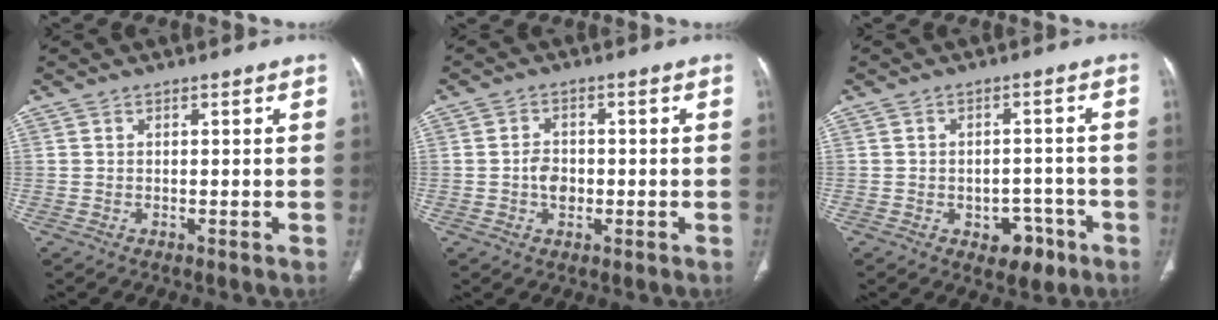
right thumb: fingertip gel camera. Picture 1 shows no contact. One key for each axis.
{"total": 3.7, "fx": -0.7, "fy": 2.7, "fz": 2.4, "tx": -0.033, "ty": 0.009, "tz": -0.013}
{"total": 6.0, "fx": -2.9, "fy": 4.1, "fz": 3.4, "tx": -0.015, "ty": 0.026, "tz": -0.031}